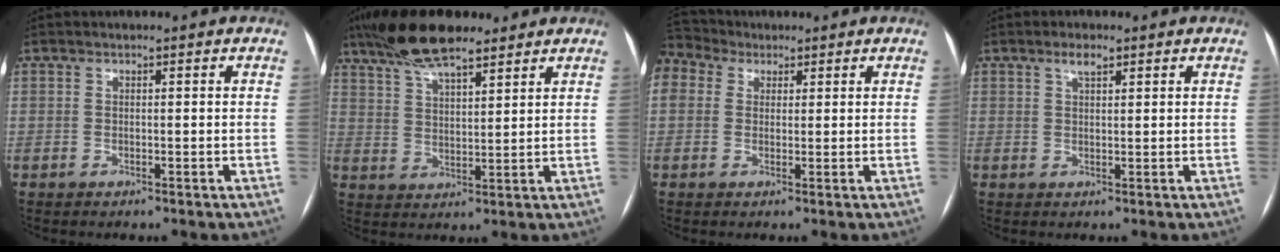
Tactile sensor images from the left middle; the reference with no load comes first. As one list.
[{"total": 11.5, "force": [9.0, 2.8, 6.6], "torque": [-0.126, 0.027, 0.161]}, {"total": 5.5, "force": [3.6, 3.9, 1.6], "torque": [-0.044, 0.039, 0.075]}, {"total": 2.2, "force": [1.4, 0.7, 1.5], "torque": [-0.031, 0.006, 0.026]}]